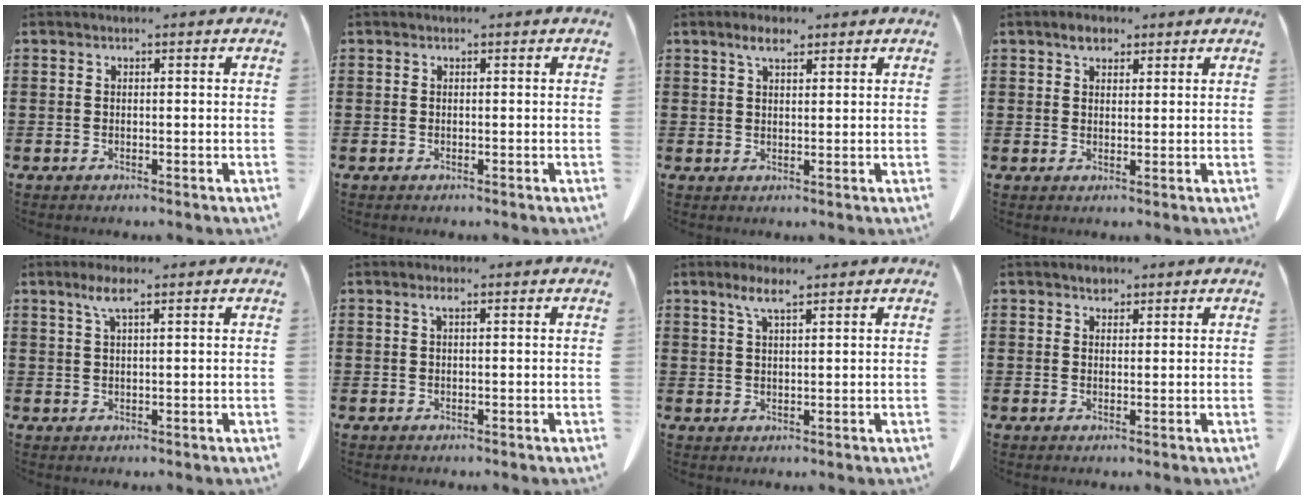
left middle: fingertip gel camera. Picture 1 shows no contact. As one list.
[{"total": 0.0}, {"total": 3.6, "force": [2.2, 0.7, 2.8], "torque": [-0.060, 0.004, 0.037]}, {"total": 2.9, "force": [2.0, 1.4, 1.4], "torque": [-0.024, 0.003, 0.036]}, {"total": 3.5, "force": [2.0, 0.6, 2.8], "torque": [-0.060, 0.005, 0.034]}, {"total": 1.1, "force": [0.4, 0.2, 1.0], "torque": [-0.021, 0.003, 0.007]}, {"total": 3.8, "force": [2.4, 0.7, 2.9], "torque": [-0.063, 0.004, 0.042]}, {"total": 1.7, "force": [1.4, 0.9, 0.4], "torque": [-0.003, -0.002, 0.025]}]